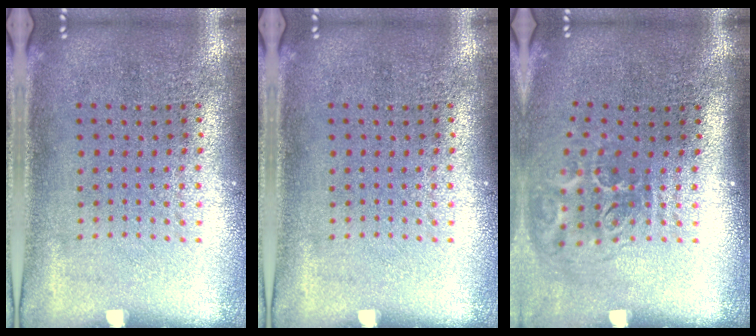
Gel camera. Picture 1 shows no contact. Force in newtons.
{"total": 0.0}
{"total": 2.0, "press": 1.3, "slide": 1.5}